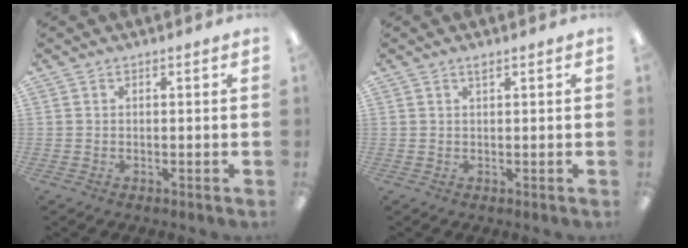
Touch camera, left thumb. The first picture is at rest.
{"total": 1.0, "force": [0.8, 0.2, 0.7], "torque": [-0.016, 0.002, 0.014]}